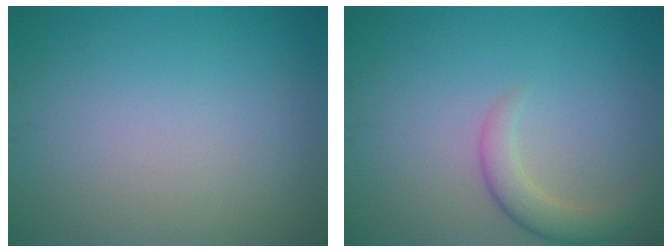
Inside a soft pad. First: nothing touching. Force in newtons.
{"total": 2.7, "press": 2.7, "slide": 0.2}